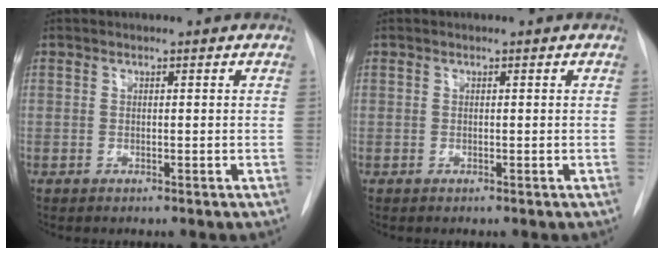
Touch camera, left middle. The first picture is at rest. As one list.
[{"total": 0.0}]